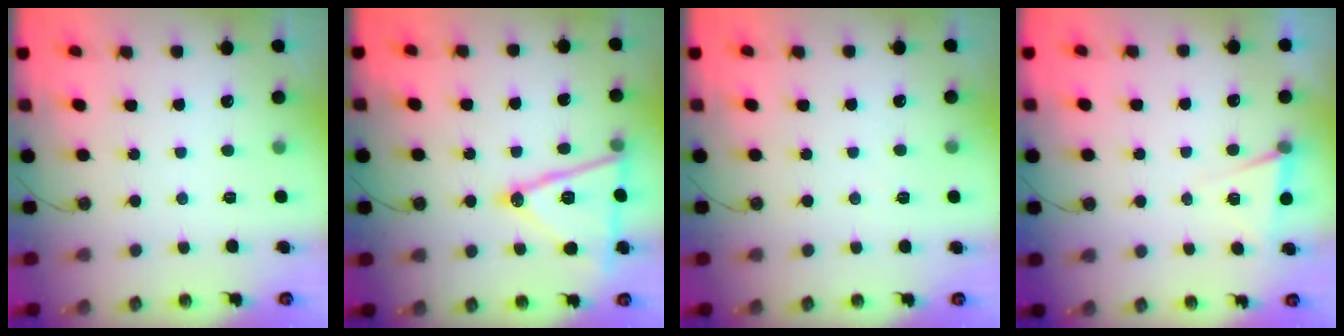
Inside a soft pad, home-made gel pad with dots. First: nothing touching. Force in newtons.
{"total": 16.7, "press": 16.3, "slide": 3.5}
{"total": 4.3, "press": 1.3, "slide": 4.1}
{"total": 5.8, "press": 3.5, "slide": 4.6}